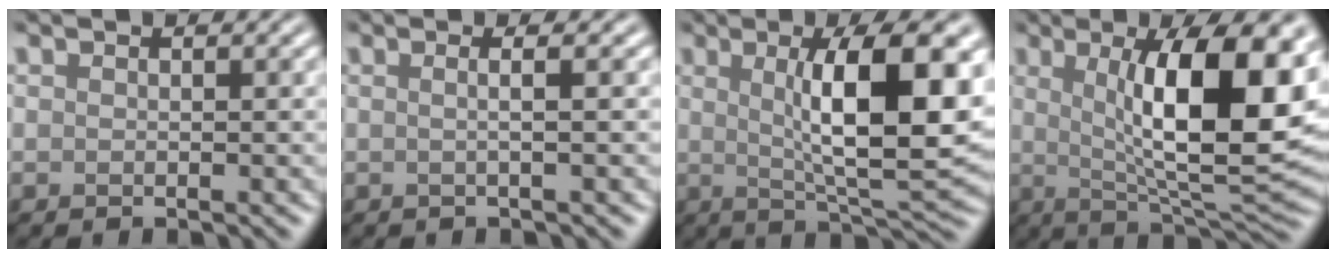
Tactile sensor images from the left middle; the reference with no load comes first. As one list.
[{"total": 1.9, "force": [0.3, 0.8, 1.7], "torque": [-0.008, 0.005, -0.015]}, {"total": 10.3, "force": [1.7, 2.5, 9.8], "torque": [-0.132, 0.004, 0.040]}, {"total": 12.4, "force": [2.1, 3.5, 11.7], "torque": [-0.156, 0.003, 0.044]}]